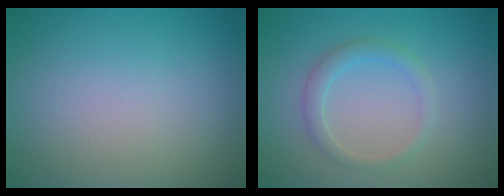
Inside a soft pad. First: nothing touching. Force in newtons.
{"total": 1.9, "press": 1.9, "slide": 0.1}